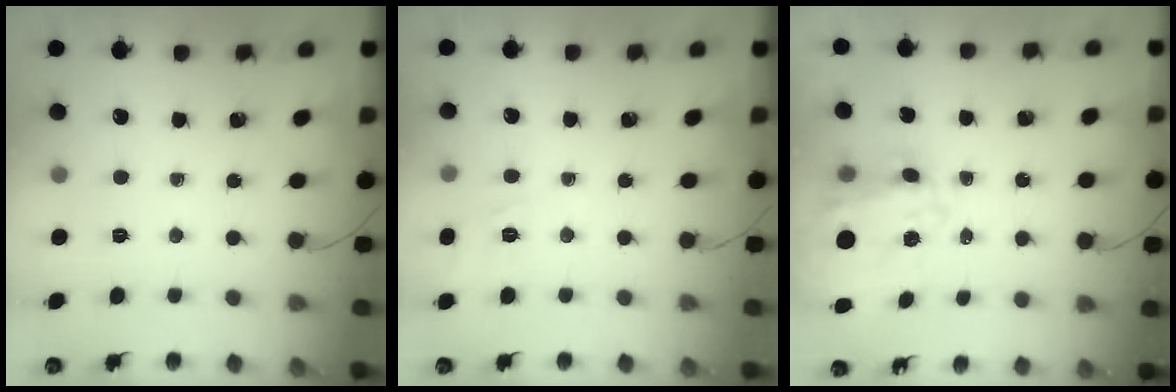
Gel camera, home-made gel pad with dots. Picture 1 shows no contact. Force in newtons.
{"total": 3.3, "press": 2.8, "slide": 1.8}
{"total": 10.2, "press": 9.5, "slide": 3.8}